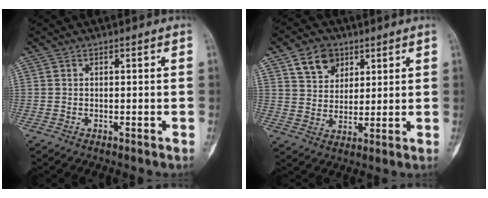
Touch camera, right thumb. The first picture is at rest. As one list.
[{"total": 8.2, "force": [4.4, 6.0, 3.5], "torque": [-0.032, -0.020, 0.079]}]